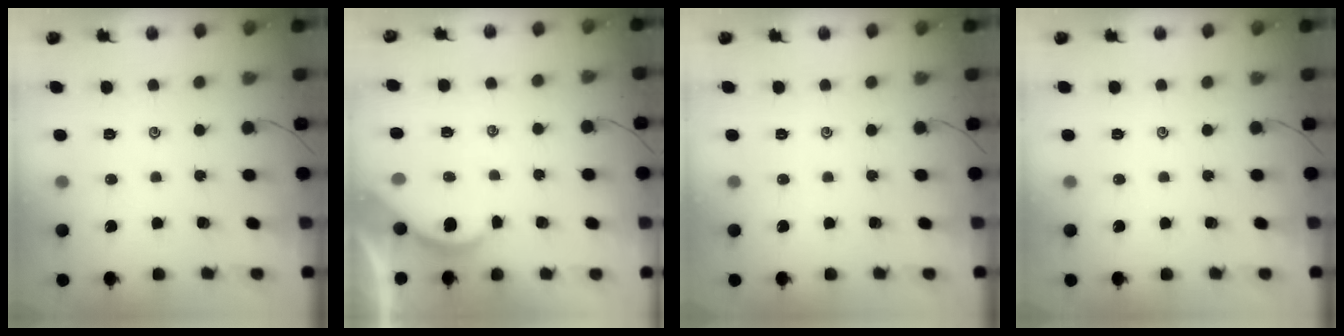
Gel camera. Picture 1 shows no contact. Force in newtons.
{"total": 2.3, "press": 2.3, "slide": 0.2}
{"total": 0.0}
{"total": 0.0}